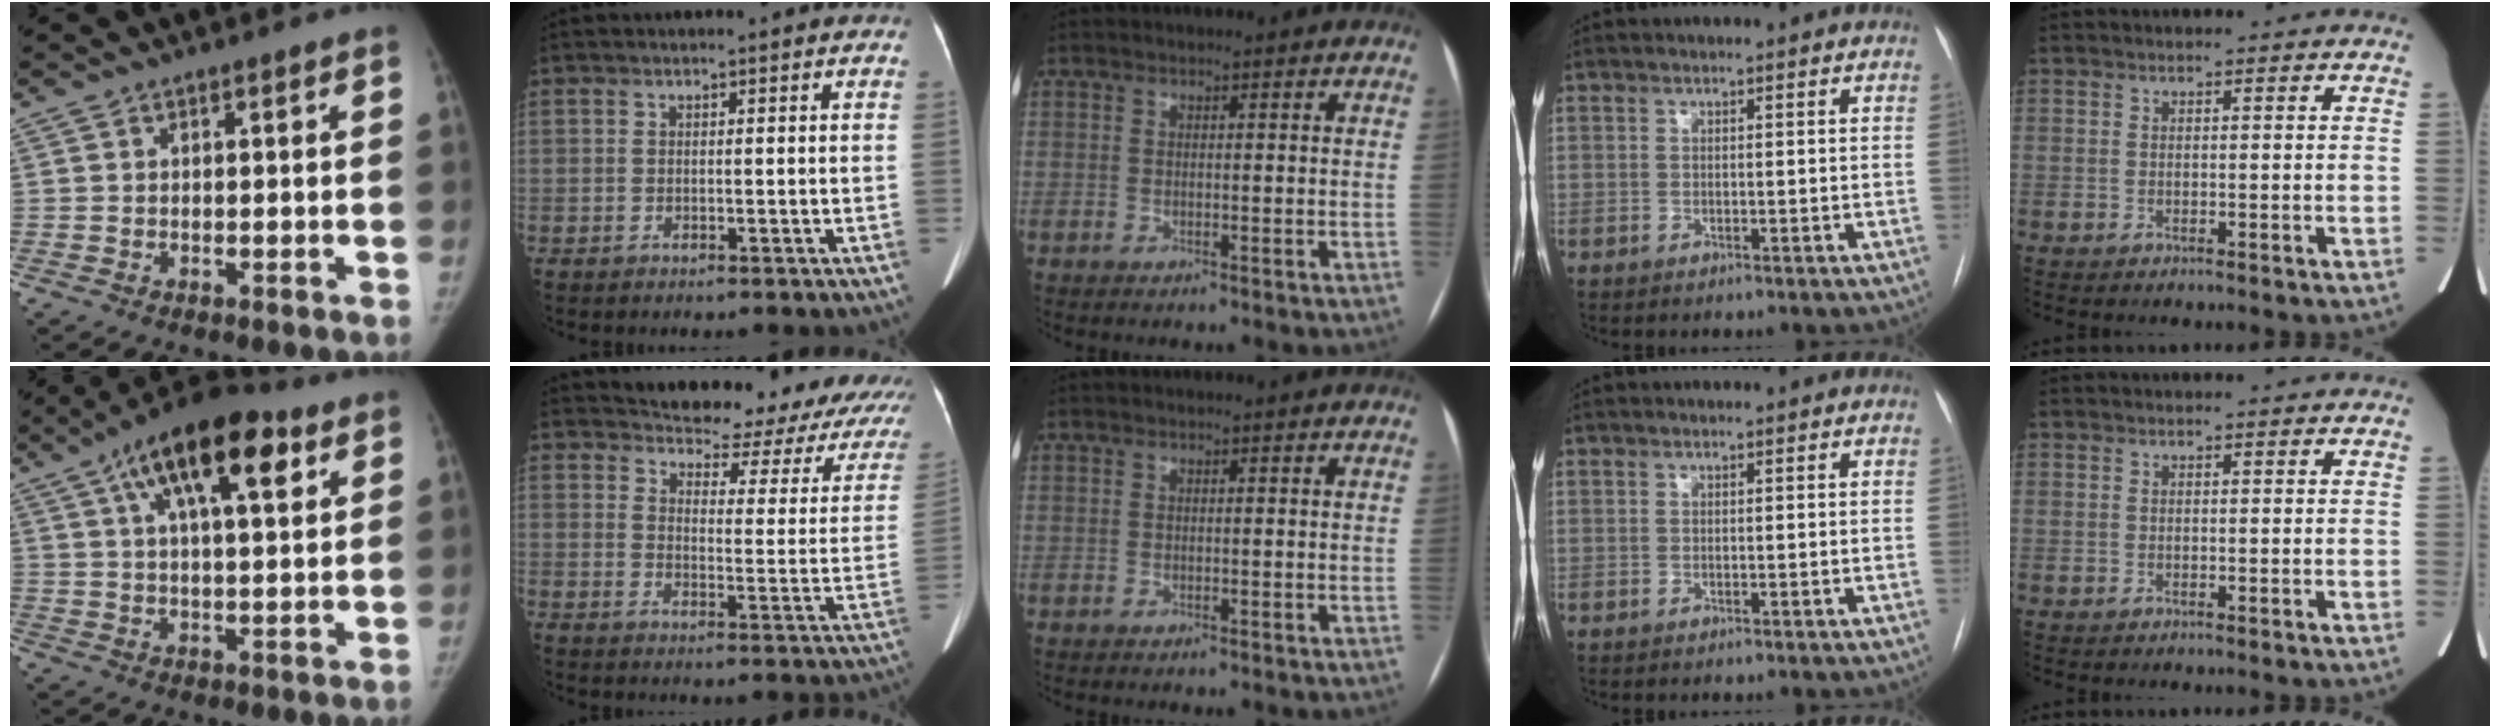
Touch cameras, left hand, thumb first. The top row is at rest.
{"thumb": {"total": 16.9, "force": [7.9, 6.4, 13.6], "torque": [-0.204, -0.005, 0.122]}, "index": {"total": 18.5, "force": [16.2, 5.6, 7.0], "torque": [-0.057, -0.040, 0.165]}}